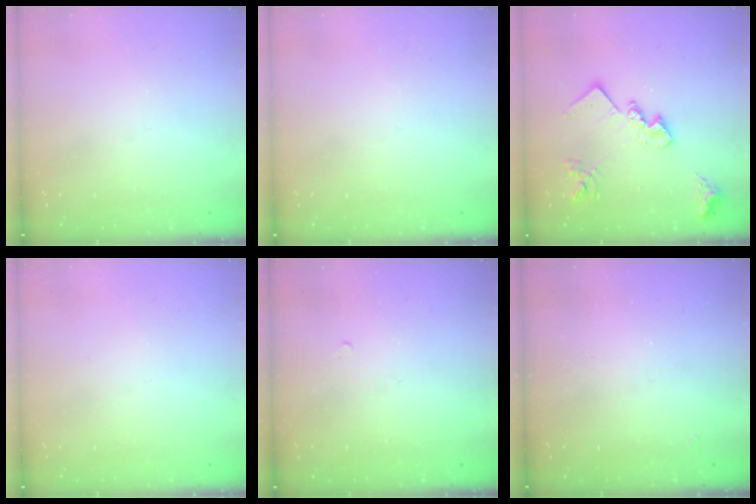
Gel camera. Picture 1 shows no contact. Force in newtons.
{"total": 0.0}
{"total": 17.7, "press": 17.7, "slide": 1.0}
{"total": 0.0}
{"total": 4.4, "press": 4.4, "slide": 0.7}
{"total": 3.6, "press": 3.6, "slide": 0.5}